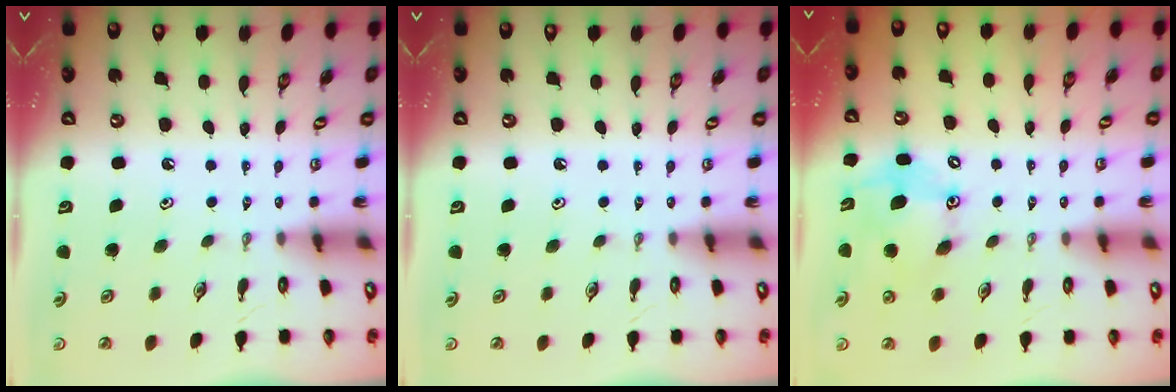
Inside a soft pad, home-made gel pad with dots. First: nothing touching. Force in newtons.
{"total": 0.0}
{"total": 12.0, "press": 11.7, "slide": 2.5}